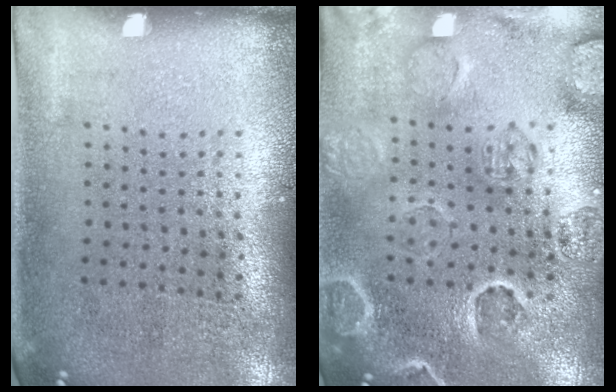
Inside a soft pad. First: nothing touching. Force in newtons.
{"total": 2.7, "press": 2.6, "slide": 0.5}